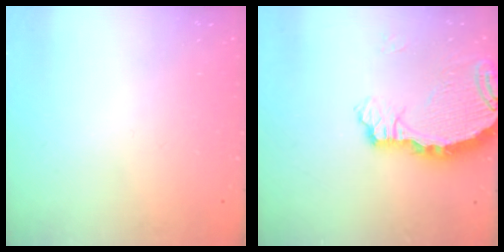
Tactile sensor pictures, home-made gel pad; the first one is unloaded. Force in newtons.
{"total": 6.5, "press": 6.5, "slide": 0.6}